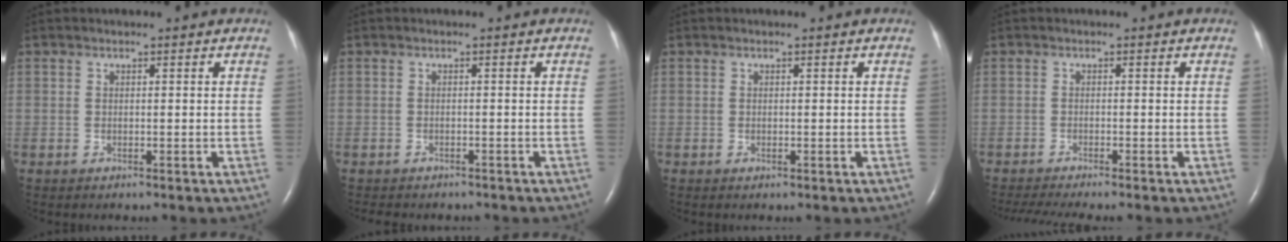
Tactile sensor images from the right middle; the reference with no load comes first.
{"total": 5.2, "force": [-4.5, 1.8, 1.9], "torque": [-0.028, -0.002, -0.052]}
{"total": 0.0}
{"total": 5.7, "force": [-4.9, -0.6, 2.8], "torque": [-0.039, -0.013, -0.079]}